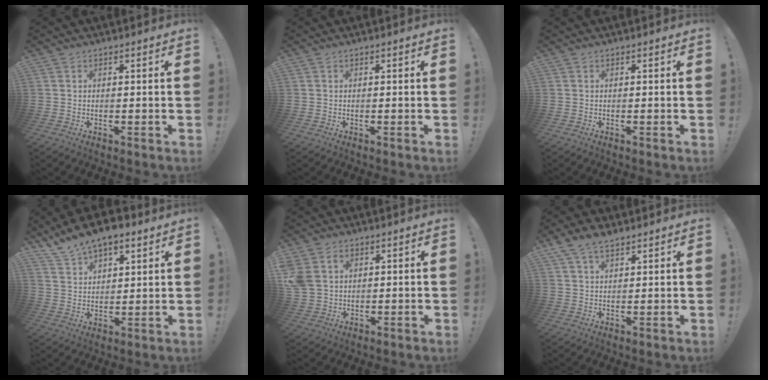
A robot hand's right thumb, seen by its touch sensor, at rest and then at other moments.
{"total": 0.0}
{"total": 0.0}
{"total": 9.2, "force": [7.4, 4.2, 3.6], "torque": [-0.071, -0.043, 0.142]}
{"total": 6.6, "force": [2.3, 5.3, 3.2], "torque": [-0.067, -0.003, 0.047]}
{"total": 5.8, "force": [4.2, 2.7, 2.9], "torque": [-0.050, -0.017, 0.080]}